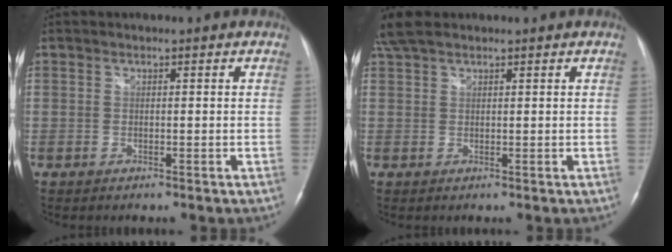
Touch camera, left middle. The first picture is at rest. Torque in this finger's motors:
{"motor_torque": [0.39, -0.26, -0.03, 0.06]}